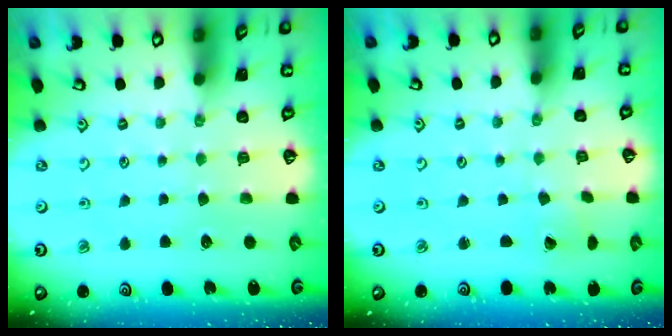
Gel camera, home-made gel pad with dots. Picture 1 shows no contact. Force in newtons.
{"total": 0.9, "press": 0.9, "slide": 0.1}